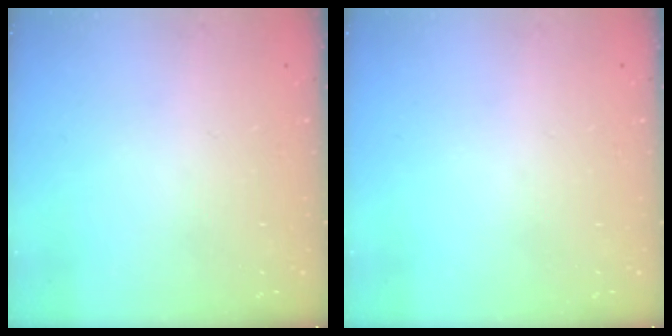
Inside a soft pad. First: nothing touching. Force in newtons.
{"total": 0.0}